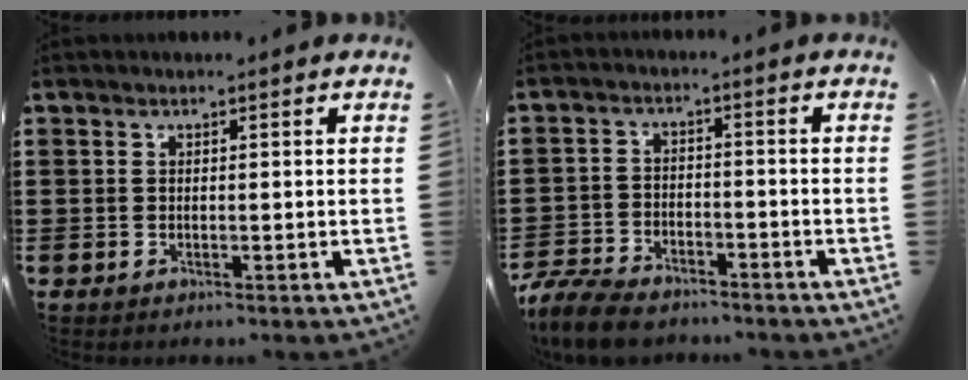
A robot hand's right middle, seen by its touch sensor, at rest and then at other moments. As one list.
[{"total": 7.0, "force": [-6.4, 1.7, 2.3], "torque": [-0.063, 0.005, -0.129]}]